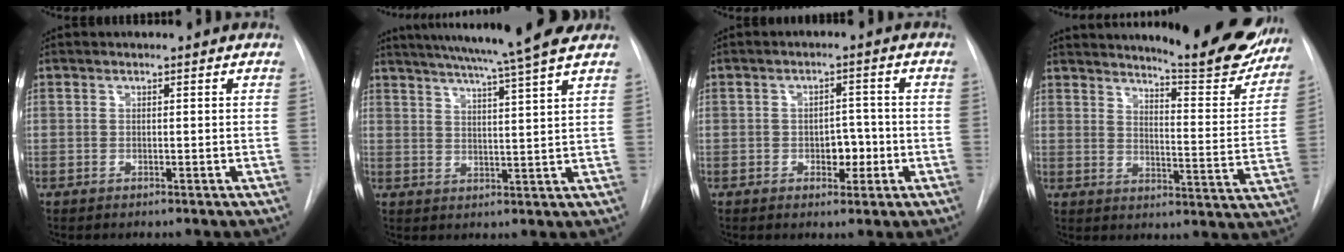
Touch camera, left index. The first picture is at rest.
{"total": 14.3, "force": [12.0, -1.3, 7.6], "torque": [-0.129, -0.002, 0.160]}
{"total": 4.0, "force": [-1.1, 2.4, 3.0], "torque": [-0.031, 0.007, -0.011]}
{"total": 18.8, "force": [17.0, 2.1, 7.8], "torque": [-0.101, -0.070, 0.208]}